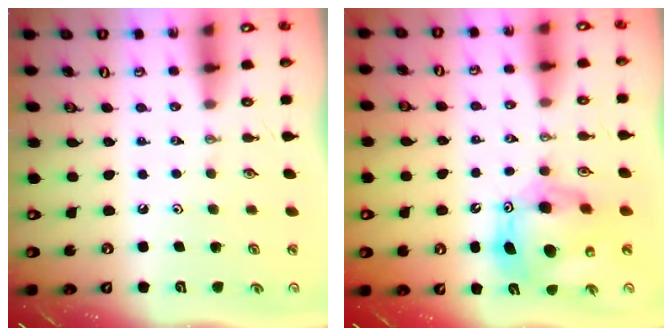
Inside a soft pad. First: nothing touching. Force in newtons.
{"total": 13.7, "press": 13.7, "slide": 1.1}